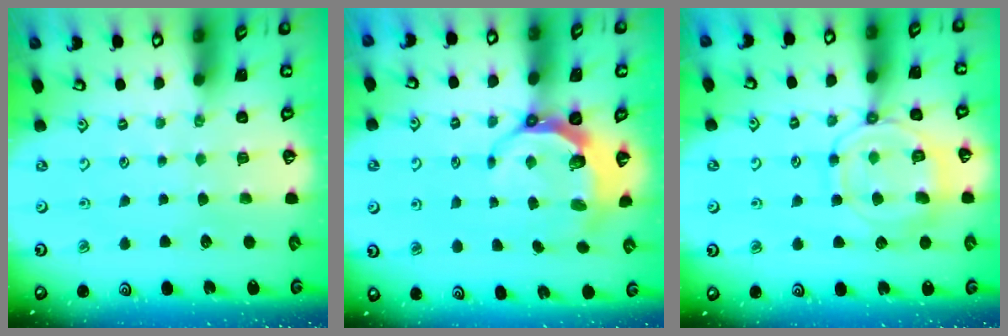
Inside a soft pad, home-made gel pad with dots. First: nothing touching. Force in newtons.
{"total": 6.4, "press": 5.1, "slide": 3.8}
{"total": 12.7, "press": 12.6, "slide": 1.4}